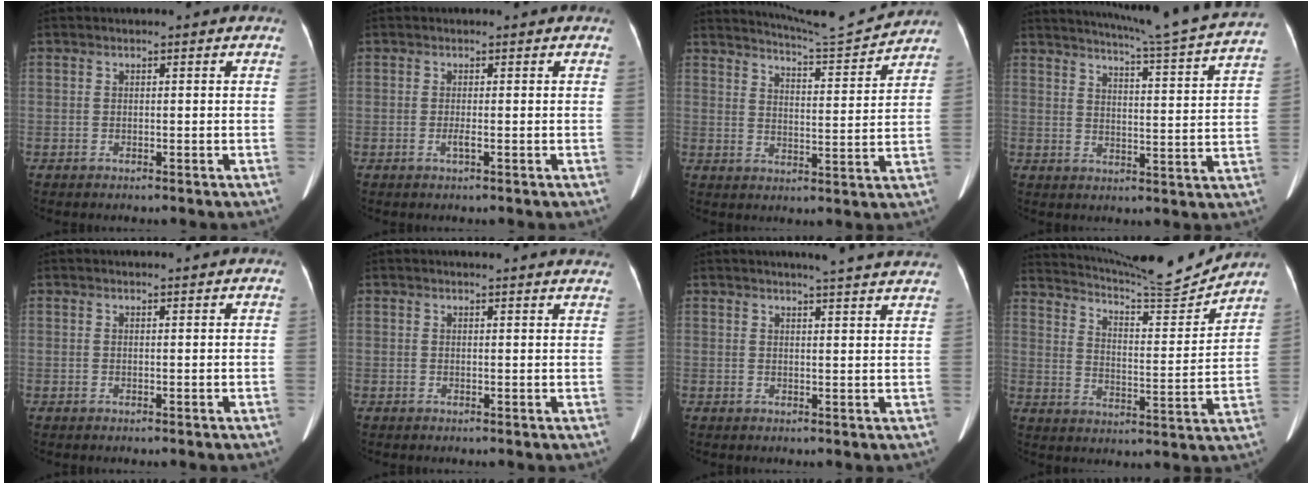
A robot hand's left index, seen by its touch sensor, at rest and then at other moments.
{"total": 0.9, "force": [-0.4, -0.1, 0.8], "torque": [-0.022, -0.005, -0.006]}
{"total": 10.3, "force": [10.1, -1.2, 1.4], "torque": [-0.037, -0.020, 0.150]}
{"total": 19.9, "force": [18.2, -1.9, 7.8], "torque": [-0.133, -0.060, 0.226]}
{"total": 1.0, "force": [1.0, -0.1, 0.2], "torque": [-0.007, 0.001, 0.017]}
{"total": 9.8, "force": [9.3, 0.8, 2.8], "torque": [-0.023, 0.003, 0.088]}
{"total": 11.6, "force": [10.8, 0.2, 4.2], "torque": [-0.051, -0.011, 0.113]}
{"total": 15.6, "force": [15.1, -0.6, 3.8], "torque": [-0.081, -0.042, 0.223]}